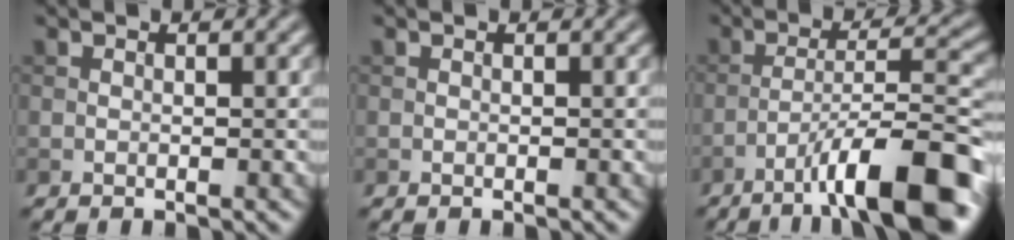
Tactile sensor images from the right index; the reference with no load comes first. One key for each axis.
{"total": 0.0}
{"total": 11.4, "fx": -6.8, "fy": 2.0, "fz": 8.9, "tx": -0.136, "ty": 0.022, "tz": -0.110}